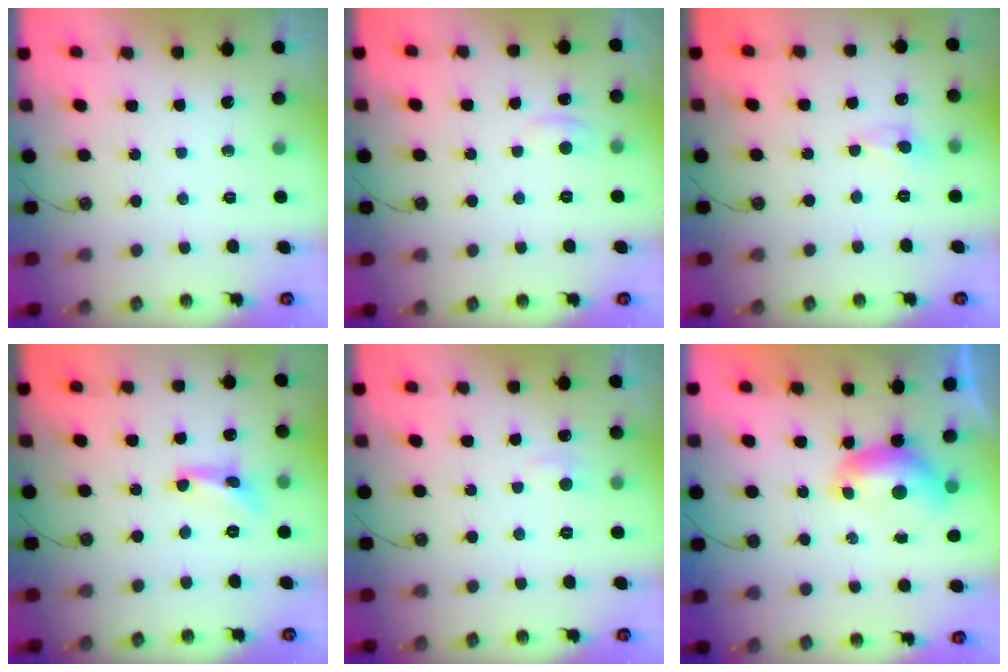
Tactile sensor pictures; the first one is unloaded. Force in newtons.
{"total": 0.8, "press": 0.1, "slide": 0.8}
{"total": 0.0}
{"total": 2.1, "press": 2.1, "slide": 0.3}
{"total": 1.9, "press": 1.7, "slide": 0.7}
{"total": 0.0}